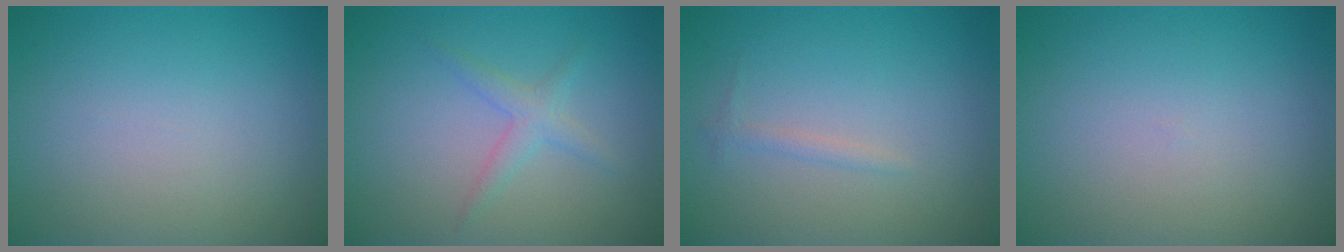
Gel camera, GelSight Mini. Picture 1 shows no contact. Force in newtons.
{"total": 1.8, "press": 1.8, "slide": 0.1}
{"total": 0.8, "press": 0.8, "slide": 0.0}
{"total": 0.0}